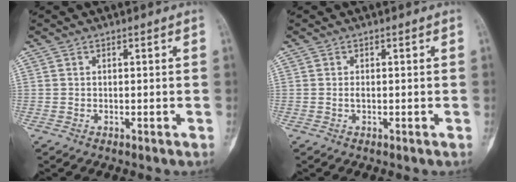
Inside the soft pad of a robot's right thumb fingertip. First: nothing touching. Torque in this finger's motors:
{"motor_torque": [0.04, 0.34, 0.26, -0.13, 0.15]}